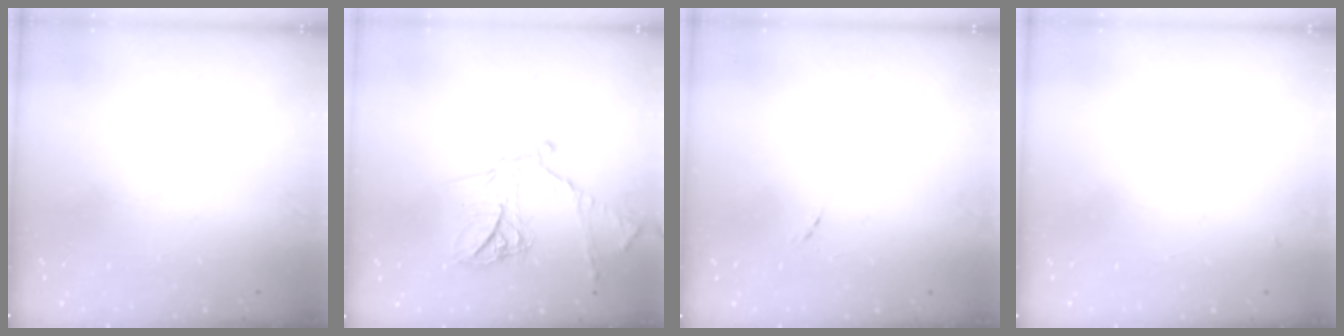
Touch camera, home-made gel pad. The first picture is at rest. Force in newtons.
{"total": 15.4, "press": 15.4, "slide": 1.1}
{"total": 7.6, "press": 7.6, "slide": 0.7}
{"total": 2.8, "press": 2.8, "slide": 0.4}